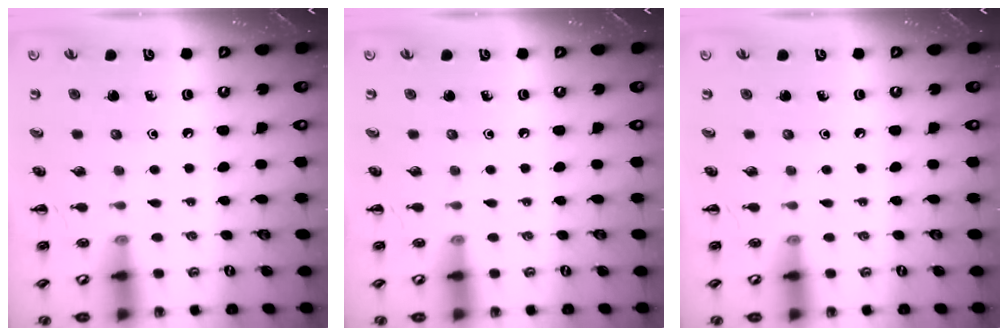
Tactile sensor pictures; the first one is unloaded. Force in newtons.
{"total": 0.0}
{"total": 0.0}